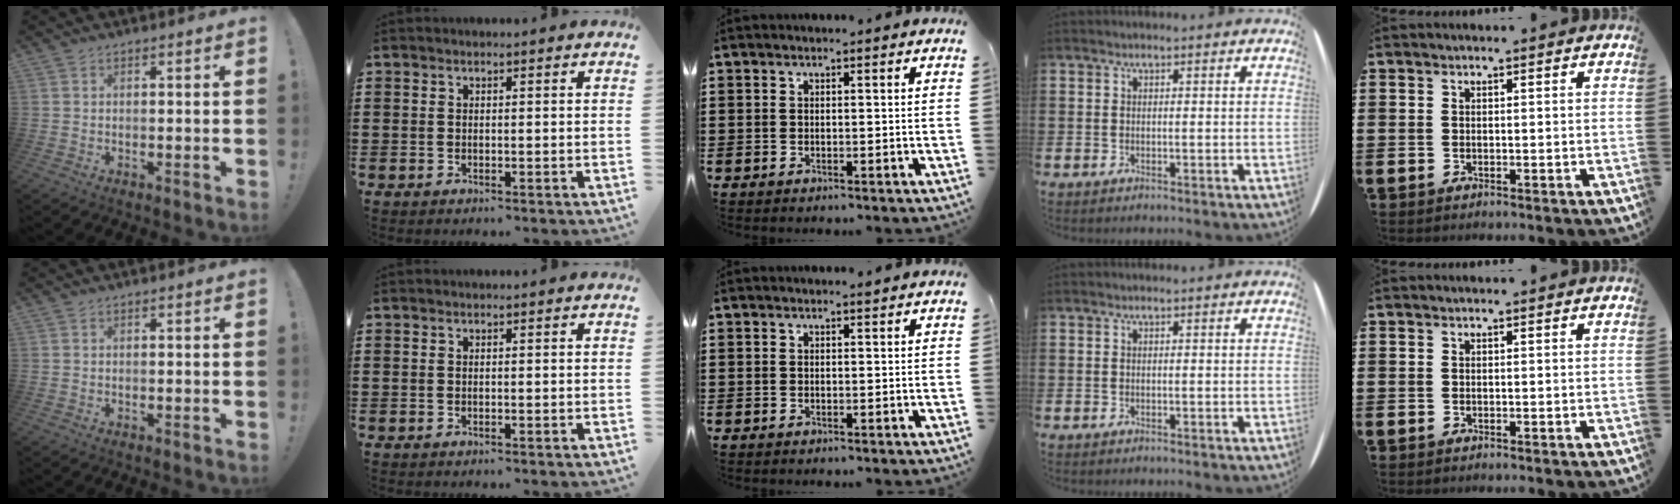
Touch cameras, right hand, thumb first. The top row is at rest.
{}